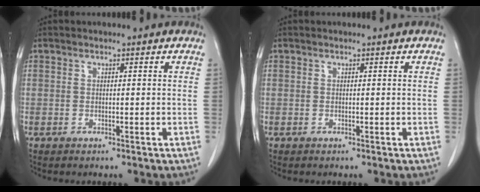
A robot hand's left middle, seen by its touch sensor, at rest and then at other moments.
{"total": 0.0}